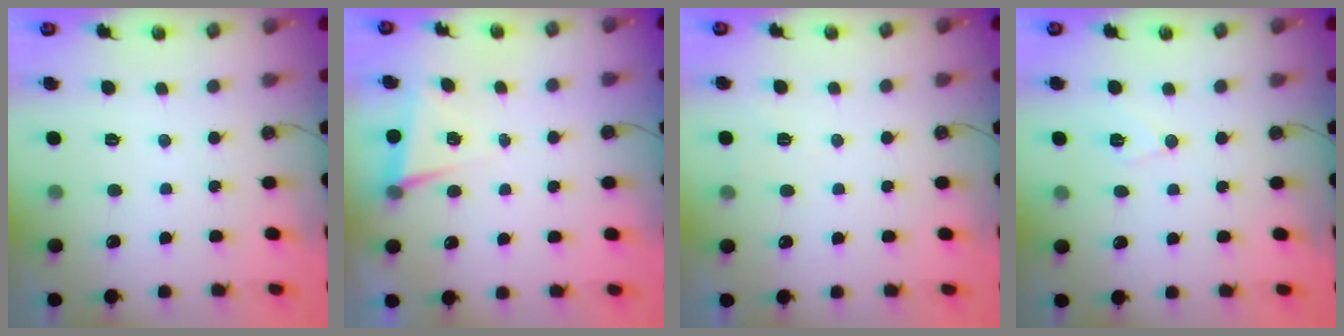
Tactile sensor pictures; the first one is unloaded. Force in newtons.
{"total": 4.2, "press": 3.0, "slide": 3.0}
{"total": 4.9, "press": 2.2, "slide": 4.4}
{"total": 6.1, "press": 5.6, "slide": 2.5}